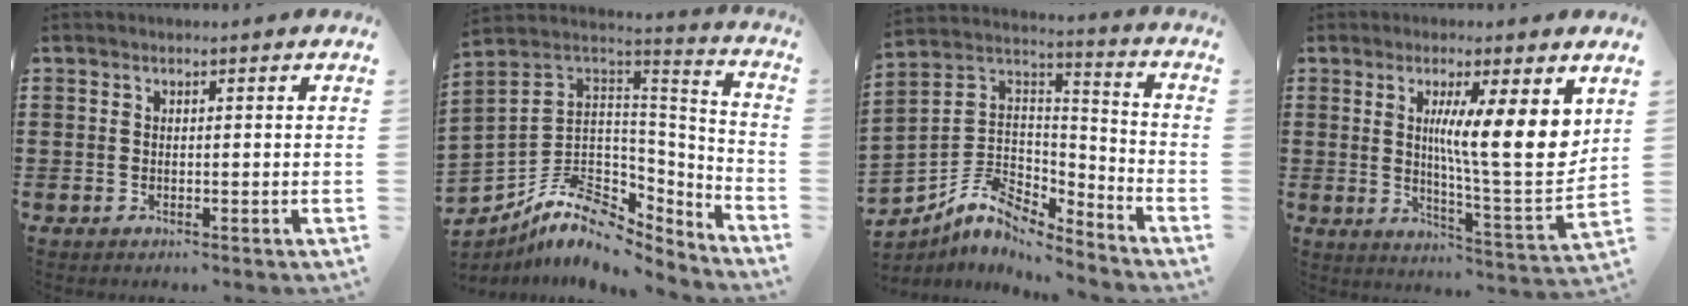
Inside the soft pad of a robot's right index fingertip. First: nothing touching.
{"total": 10.1, "force": [-6.2, 6.2, 4.9], "torque": [-0.114, 0.005, -0.114]}
{"total": 7.4, "force": [-5.8, 3.9, 2.5], "torque": [-0.071, 0.003, -0.116]}
{"total": 11.6, "force": [3.9, 1.6, 10.8], "torque": [-0.168, -0.023, 0.055]}